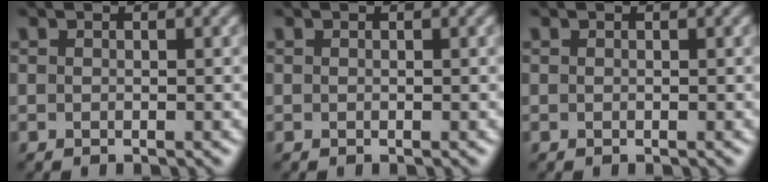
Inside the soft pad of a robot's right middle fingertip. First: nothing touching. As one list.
[{"total": 0.0}, {"total": 0.0}]